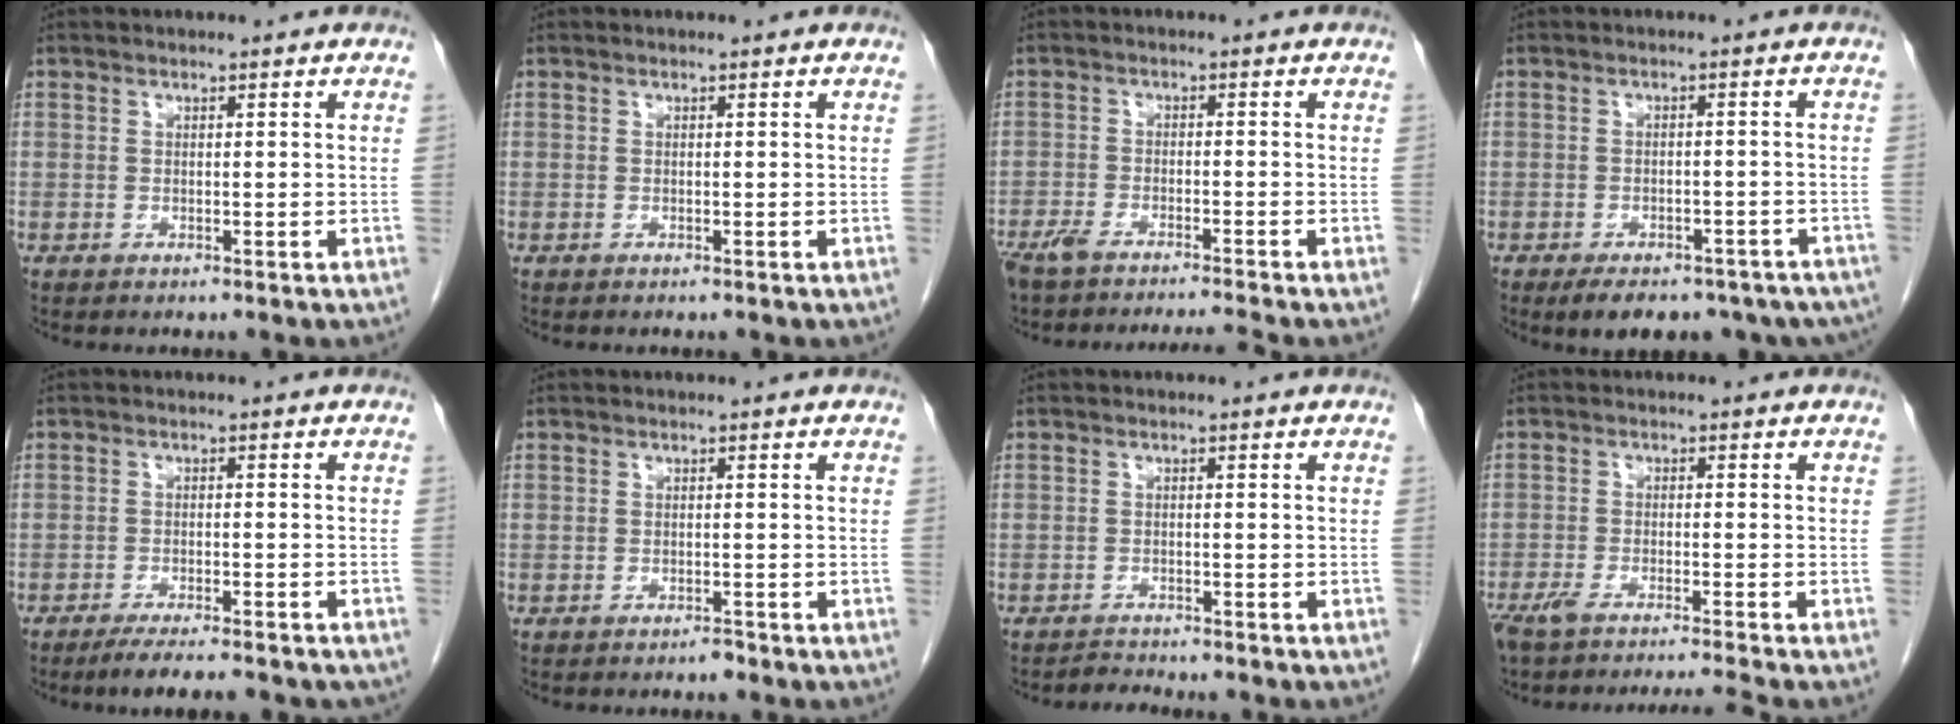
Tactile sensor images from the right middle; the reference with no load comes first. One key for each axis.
{"total": 0.0}
{"total": 7.3, "fx": -6.6, "fy": -0.4, "fz": 3.3, "tx": -0.050, "ty": -0.011, "tz": -0.110}
{"total": 15.9, "fx": -11.7, "fy": 7.8, "fz": 7.5, "tx": -0.105, "ty": 0.001, "tz": -0.132}
{"total": 9.4, "fx": -7.9, "fy": 1.8, "fz": 4.8, "tx": -0.061, "ty": -0.008, "tz": -0.106}
{"total": 0.9, "fx": -0.8, "fy": 0.1, "fz": 0.4, "tx": -0.008, "ty": 0.000, "tz": -0.011}
{"total": 1.6, "fx": -1.6, "fy": 0.0, "fz": -0.2, "tx": 0.001, "ty": -0.008, "tz": -0.024}
{"total": 8.9, "fx": -7.9, "fy": -1.1, "fz": 4.0, "tx": -0.053, "ty": -0.015, "tz": -0.126}